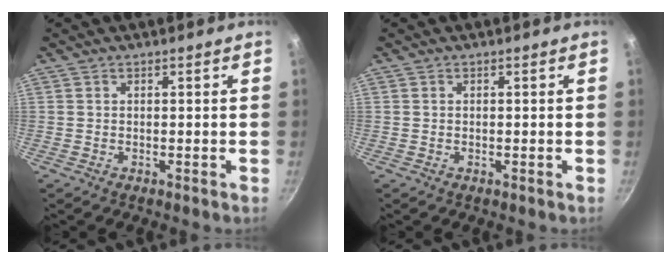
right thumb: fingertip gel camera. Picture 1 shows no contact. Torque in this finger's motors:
{"motor_torque": [0.53, 0.42, -0.50, 0.24, -0.03]}